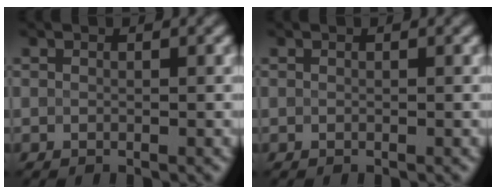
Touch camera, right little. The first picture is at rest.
{"total": 0.0}